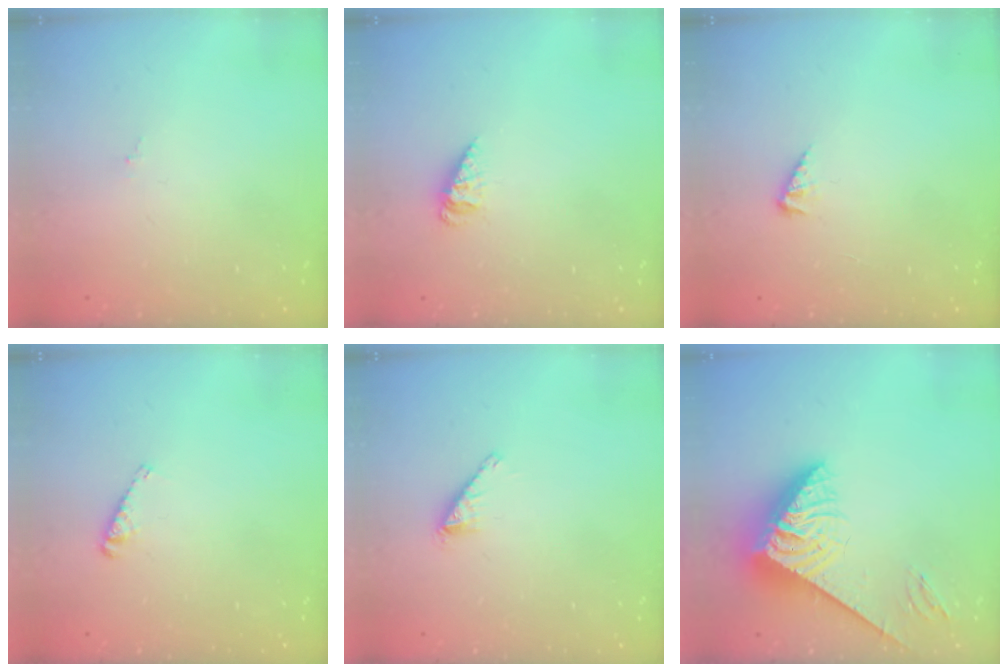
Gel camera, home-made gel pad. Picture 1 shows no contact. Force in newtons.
{"total": 3.0, "press": 2.9, "slide": 0.2}
{"total": 2.7, "press": 2.7, "slide": 0.5}
{"total": 3.0, "press": 3.0, "slide": 0.2}
{"total": 1.7, "press": 1.7, "slide": 0.2}
{"total": 9.2, "press": 9.1, "slide": 1.3}